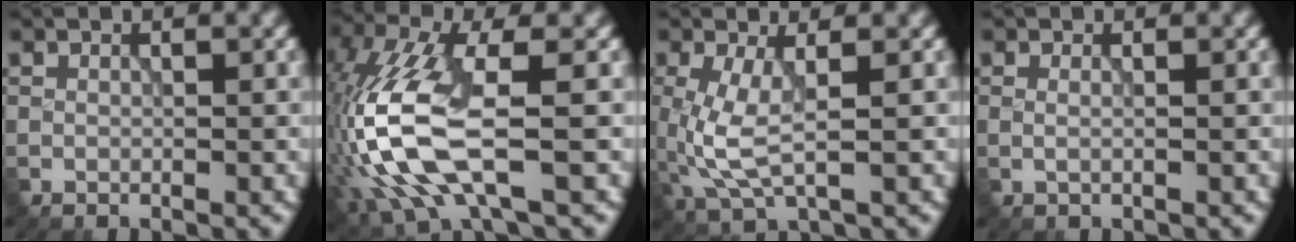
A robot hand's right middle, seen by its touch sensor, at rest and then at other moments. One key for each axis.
{"total": 9.4, "fx": -1.9, "fy": 3.3, "fz": 8.6, "tx": -0.206, "ty": 0.004, "tz": -0.041}
{"total": 4.4, "fx": 0.1, "fy": 1.5, "fz": 4.1, "tx": -0.109, "ty": -0.008, "tz": 0.000}
{"total": 0.8, "fx": 0.1, "fy": 0.3, "fz": 0.7, "tx": -0.014, "ty": -0.001, "tz": -0.004}